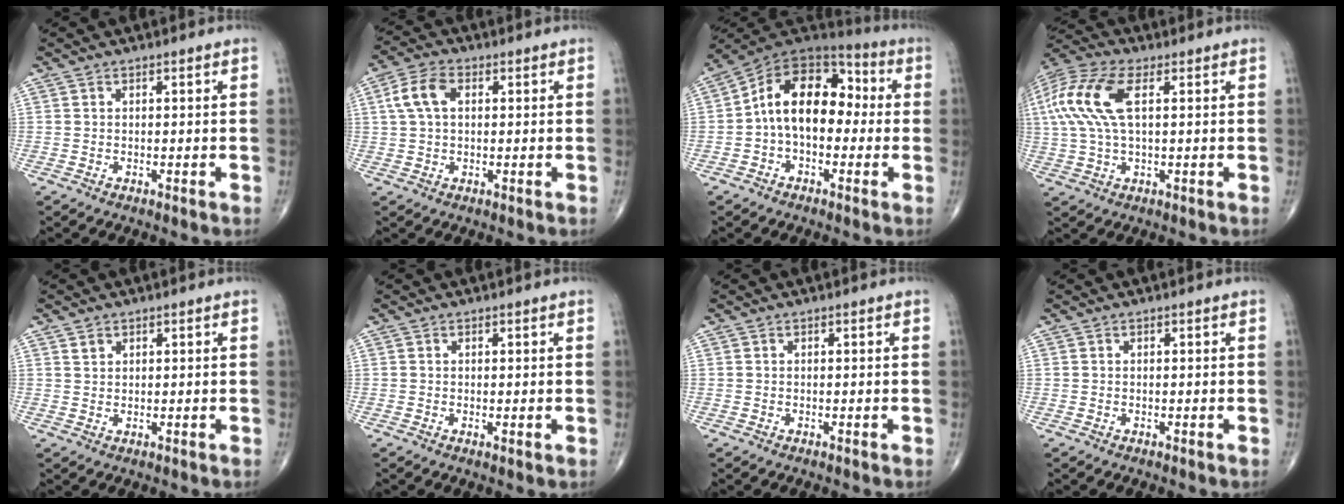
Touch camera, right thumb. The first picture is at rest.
{"total": 6.5, "force": [1.5, 3.9, 5.0], "torque": [-0.104, 0.016, 0.026]}
{"total": 15.4, "force": [-0.2, 9.8, 11.9], "torque": [-0.162, 0.051, -0.018]}
{"total": 14.1, "force": [3.4, 6.4, 12.1], "torque": [-0.286, 0.021, 0.063]}
{"total": 1.5, "force": [1.0, 1.0, 0.5], "torque": [0.001, -0.006, 0.017]}
{"total": 0.6, "force": [0.1, 0.1, 0.6], "torque": [-0.016, -0.005, 0.001]}
{"total": 0.0}
{"total": 0.0}